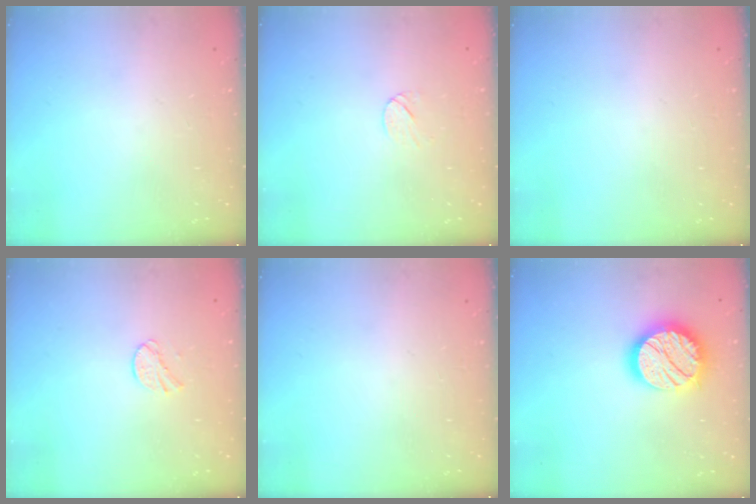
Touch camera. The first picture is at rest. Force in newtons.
{"total": 4.0, "press": 4.0, "slide": 0.4}
{"total": 0.0}
{"total": 6.1, "press": 6.1, "slide": 0.6}
{"total": 0.0}
{"total": 19.0, "press": 19.0, "slide": 1.0}